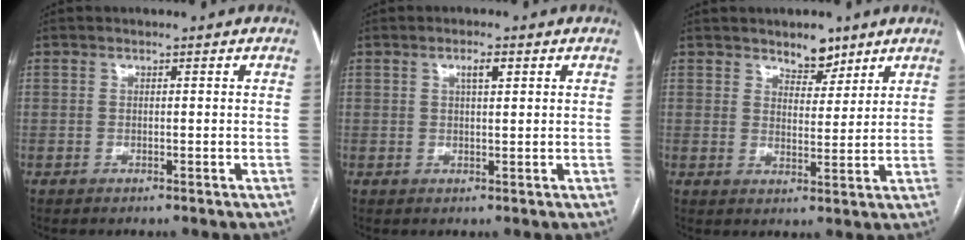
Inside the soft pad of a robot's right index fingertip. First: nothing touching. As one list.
[{"total": 2.2, "force": [1.0, 0.5, 1.9], "torque": [-0.033, 0.002, 0.016]}, {"total": 4.6, "force": [3.6, 2.2, 1.8], "torque": [-0.021, -0.004, 0.059]}]